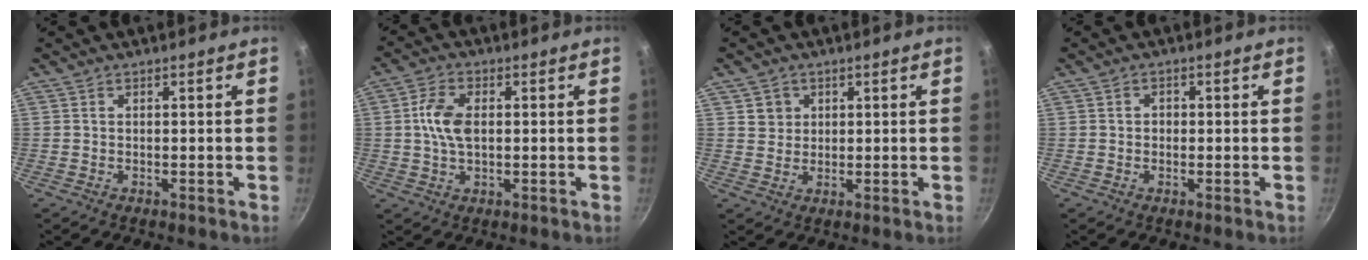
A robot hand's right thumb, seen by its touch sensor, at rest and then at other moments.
{"total": 6.9, "force": [0.6, 4.0, 5.5], "torque": [-0.102, 0.011, 0.008]}
{"total": 3.4, "force": [1.2, 3.2, 0.6], "torque": [0.012, 0.006, 0.019]}
{"total": 1.4, "force": [-0.1, 1.2, 0.6], "torque": [-0.006, 0.004, -0.003]}